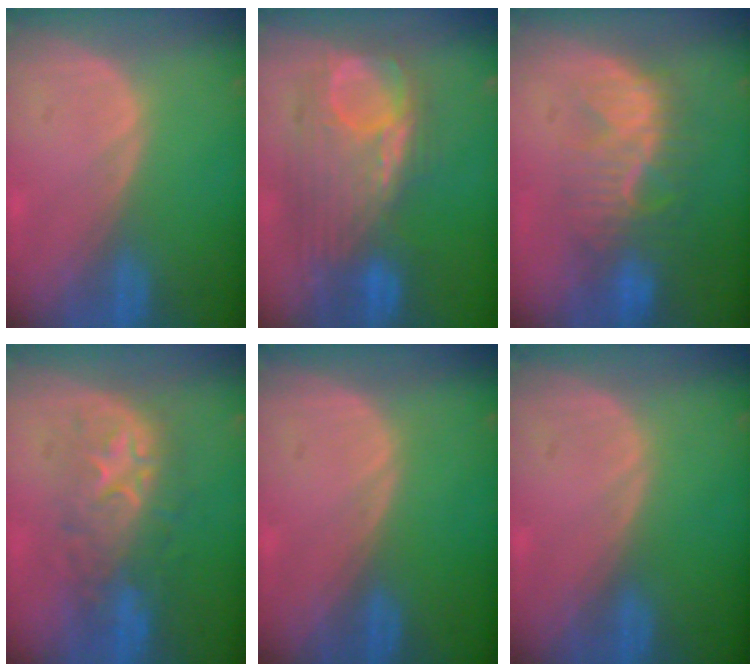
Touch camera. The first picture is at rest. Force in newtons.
{"total": 9.9, "press": 9.6, "slide": 2.5}
{"total": 9.1, "press": 8.4, "slide": 3.5}
{"total": 8.6, "press": 8.6, "slide": 0.5}
{"total": 0.0}
{"total": 0.0}